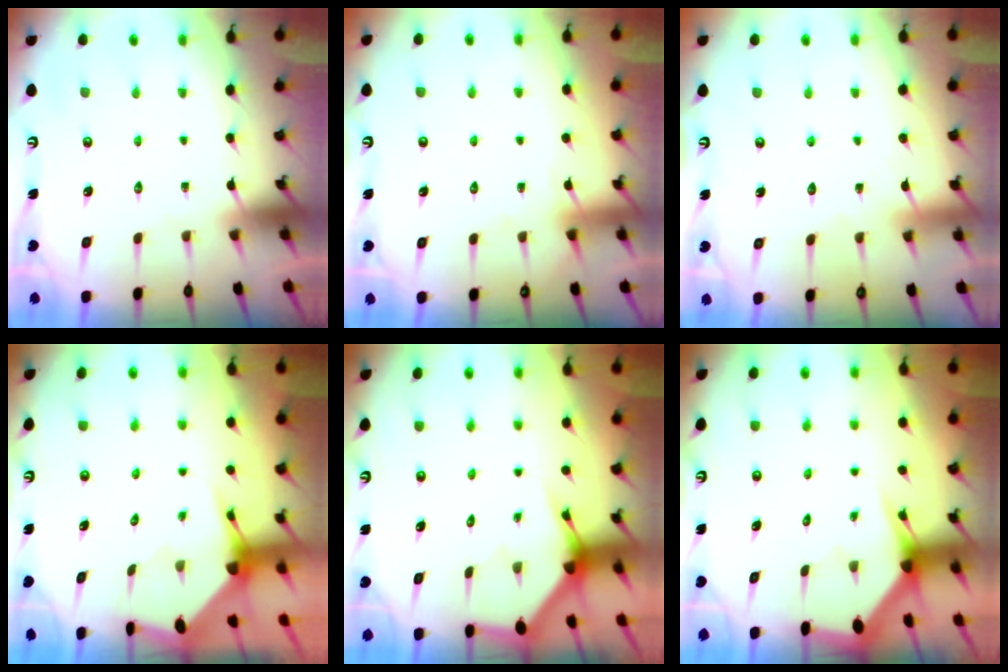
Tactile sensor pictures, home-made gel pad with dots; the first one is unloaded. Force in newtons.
{"total": 2.9, "press": 2.9, "slide": 0.4}
{"total": 4.7, "press": 4.6, "slide": 0.4}
{"total": 3.6, "press": 3.6, "slide": 0.5}
{"total": 3.5, "press": 3.4, "slide": 0.2}
{"total": 3.0, "press": 3.0, "slide": 0.1}